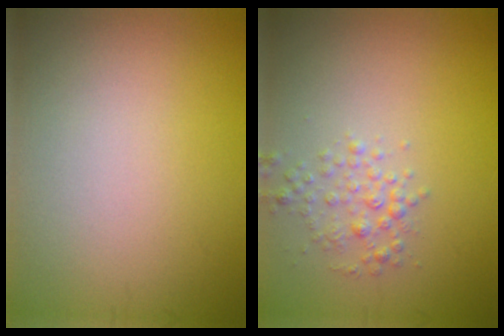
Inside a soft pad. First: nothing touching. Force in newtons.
{"total": 1.9, "press": 1.9, "slide": 0.0}